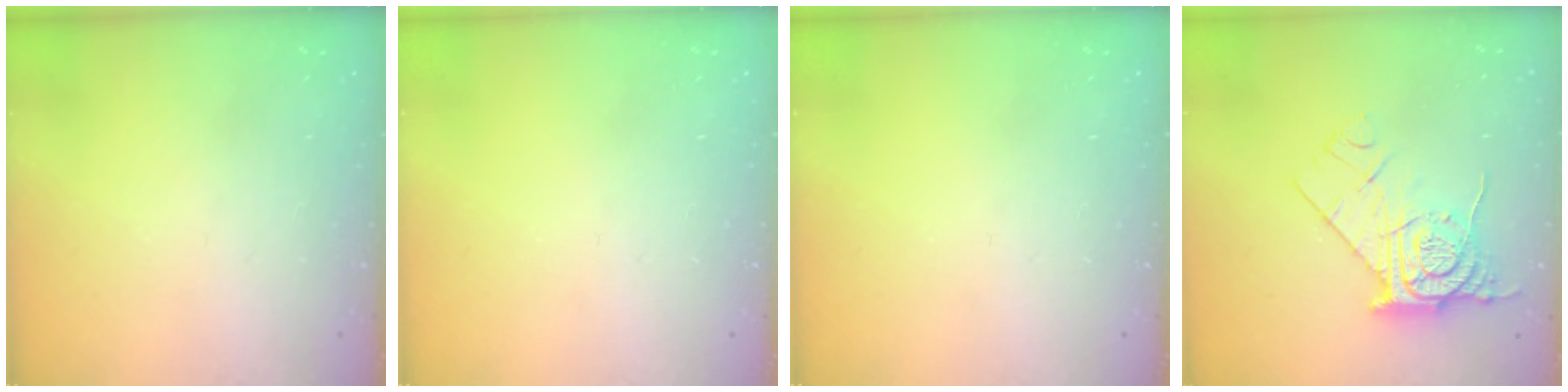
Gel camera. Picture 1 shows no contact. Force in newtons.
{"total": 0.0}
{"total": 0.0}
{"total": 12.4, "press": 12.3, "slide": 0.9}